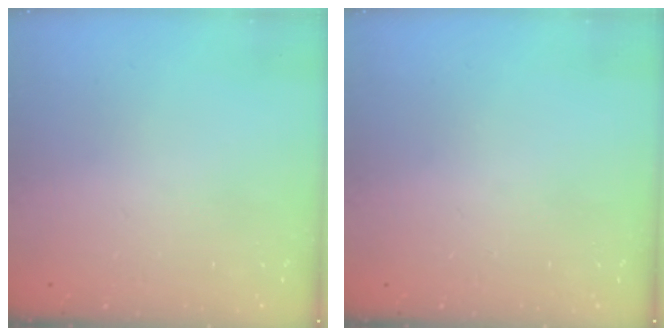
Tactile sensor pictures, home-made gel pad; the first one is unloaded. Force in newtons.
{"total": 0.0}